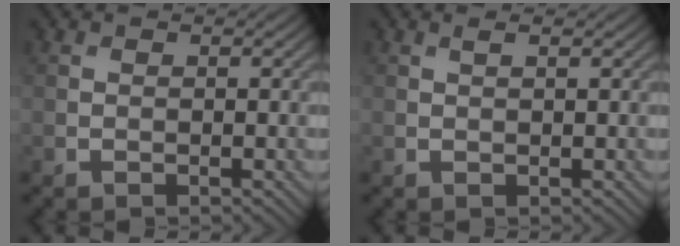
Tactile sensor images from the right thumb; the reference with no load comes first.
{"total": 0.9, "force": [0.6, 0.1, 0.7], "torque": [-0.016, 0.005, 0.010]}